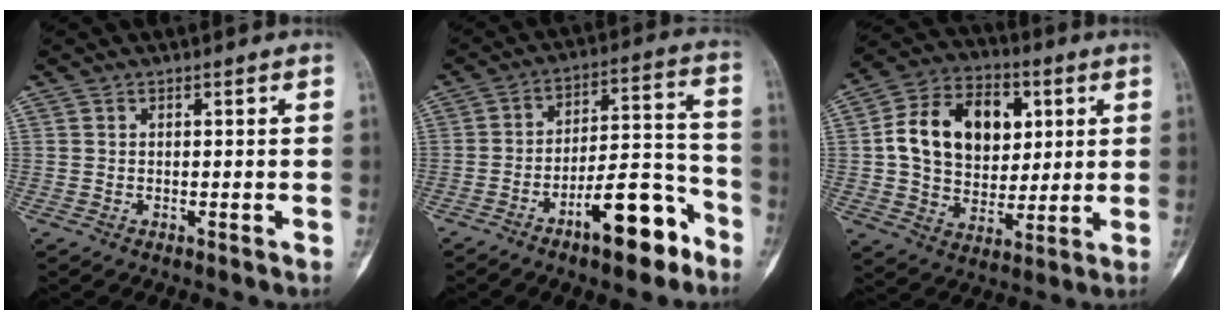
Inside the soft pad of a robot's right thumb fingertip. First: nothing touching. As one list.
[{"total": 14.4, "force": [-8.6, 5.0, 10.4], "torque": [-0.145, 0.080, -0.136]}, {"total": 17.6, "force": [3.5, 12.9, 11.5], "torque": [-0.156, 0.009, 0.058]}]